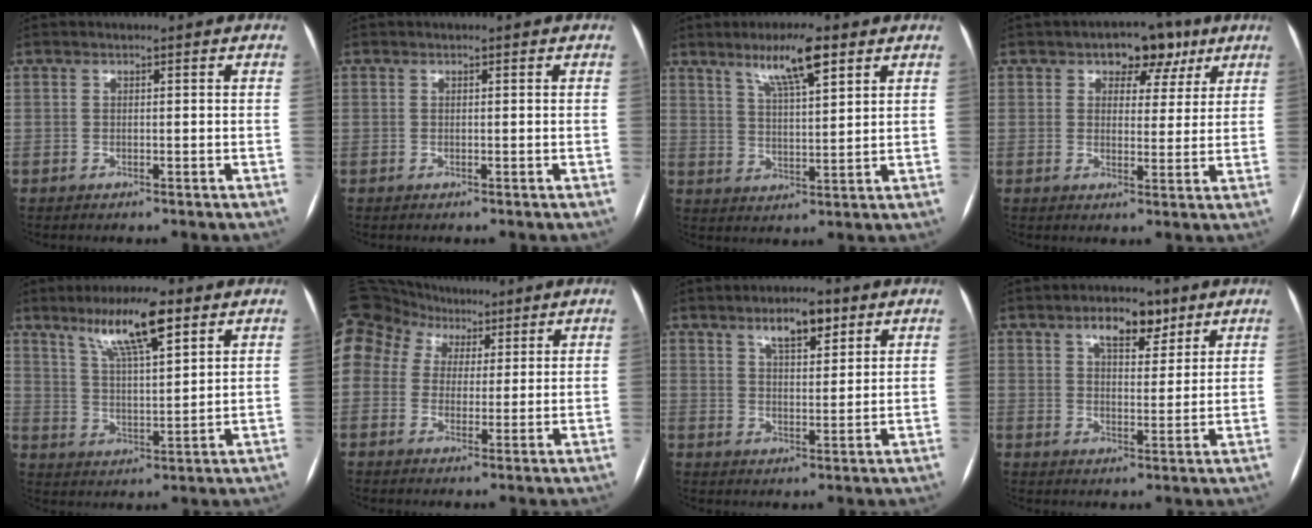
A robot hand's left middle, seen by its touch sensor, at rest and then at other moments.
{"total": 0.0}
{"total": 8.3, "force": [5.2, 1.1, 6.4], "torque": [-0.115, 0.005, 0.093]}
{"total": 6.6, "force": [3.7, 4.0, 3.6], "torque": [-0.036, 0.019, 0.051]}
{"total": 10.5, "force": [6.6, 1.6, 8.1], "torque": [-0.146, 0.007, 0.117]}
{"total": 26.3, "force": [11.5, 21.2, 10.4], "torque": [-0.352, 0.129, 0.217]}
{"total": 6.2, "force": [3.9, 2.0, 4.3], "torque": [-0.073, 0.005, 0.065]}
{"total": 6.7, "force": [4.2, 2.9, 4.3], "torque": [-0.065, 0.009, 0.066]}